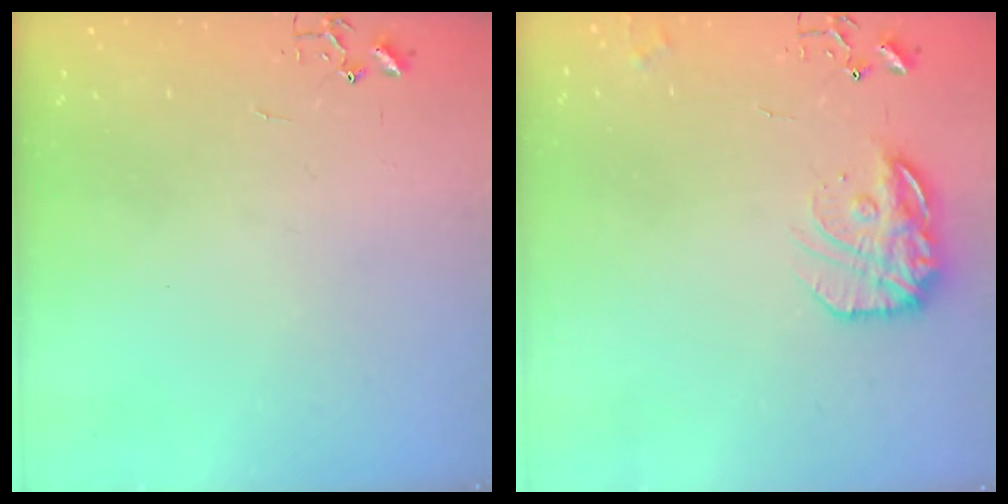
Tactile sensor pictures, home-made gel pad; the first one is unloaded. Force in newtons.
{"total": 16.0, "press": 15.9, "slide": 1.3}